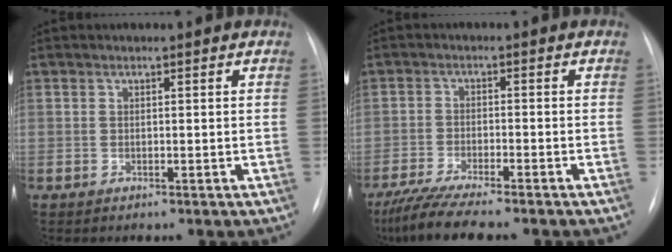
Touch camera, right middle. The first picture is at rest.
{"total": 9.3, "force": [-7.8, 0.4, 5.0], "torque": [-0.085, -0.022, -0.127]}